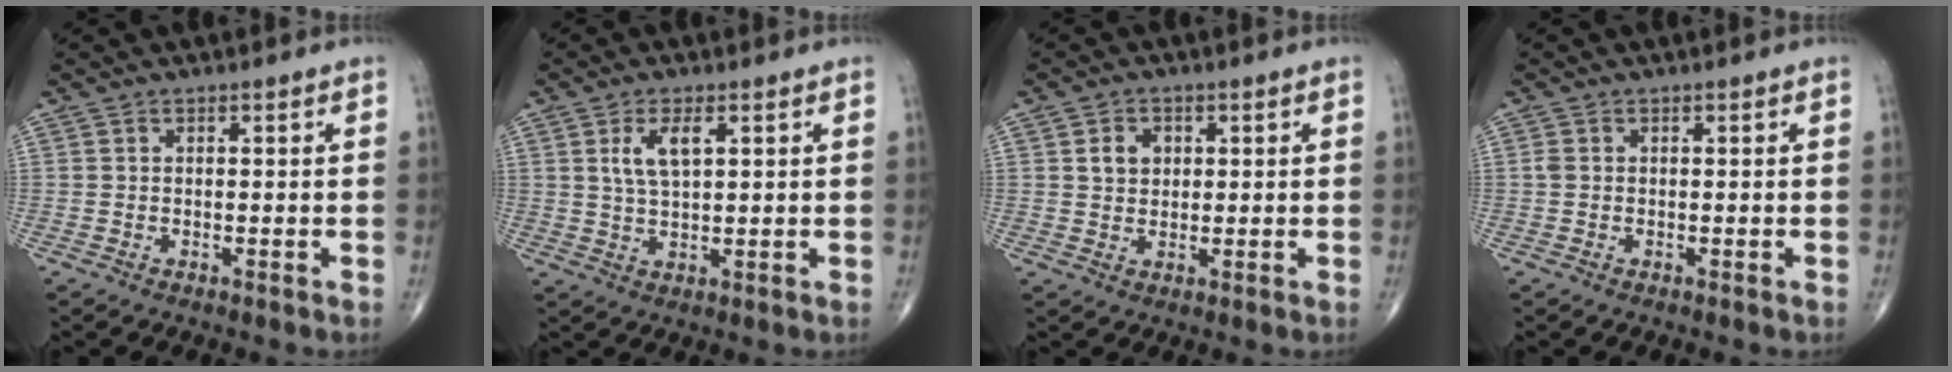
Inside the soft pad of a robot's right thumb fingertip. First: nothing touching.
{"total": 5.4, "force": [1.9, 2.2, 4.6], "torque": [-0.088, -0.005, 0.040]}
{"total": 3.9, "force": [1.1, 3.1, 2.1], "torque": [-0.018, -0.003, 0.018]}
{"total": 0.8, "force": [0.0, 0.6, 0.5], "torque": [-0.013, -0.001, -0.002]}